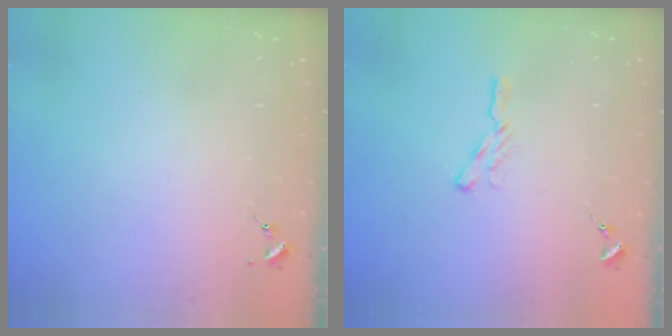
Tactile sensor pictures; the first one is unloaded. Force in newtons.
{"total": 4.7, "press": 4.6, "slide": 0.6}